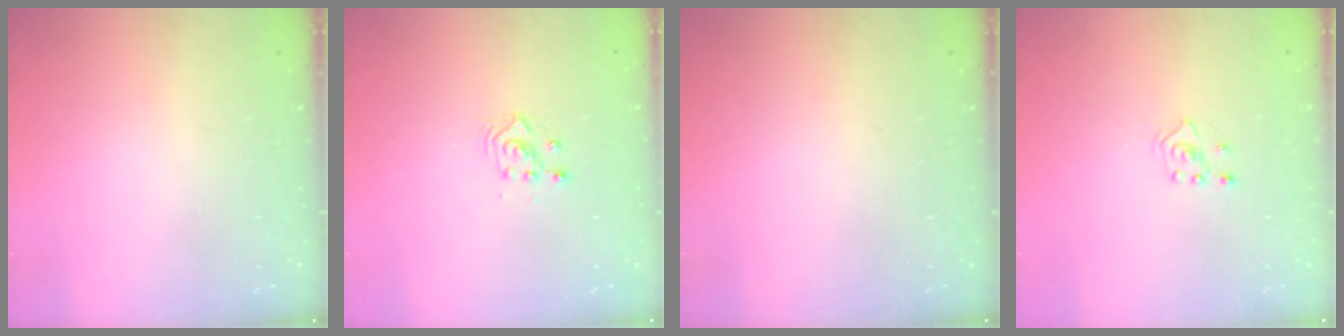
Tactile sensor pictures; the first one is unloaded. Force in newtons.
{"total": 2.3, "press": 2.3, "slide": 0.2}
{"total": 0.0}
{"total": 2.4, "press": 2.2, "slide": 0.8}